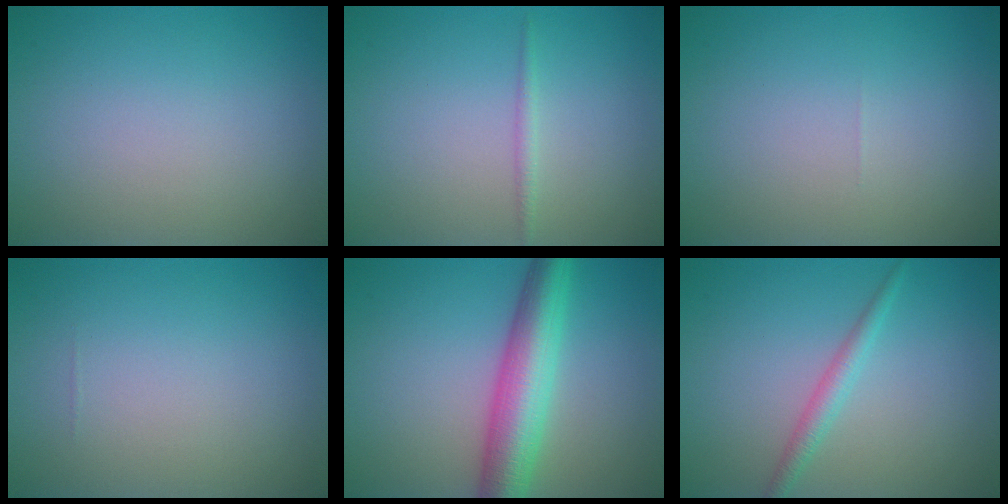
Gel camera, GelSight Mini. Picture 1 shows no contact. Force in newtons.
{"total": 0.9, "press": 0.9, "slide": 0.0}
{"total": 0.0}
{"total": 0.0}
{"total": 6.8, "press": 6.8, "slide": 0.1}
{"total": 1.8, "press": 1.8, "slide": 0.1}